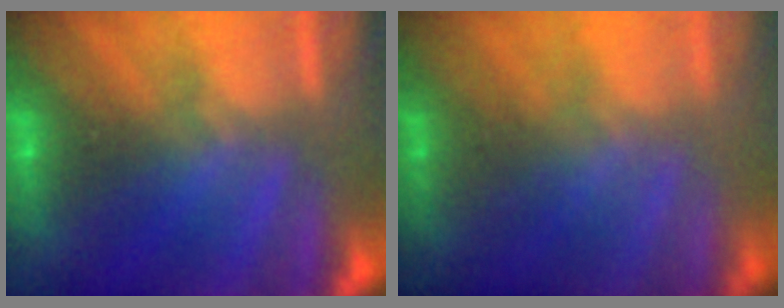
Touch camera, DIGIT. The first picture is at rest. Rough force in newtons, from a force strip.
{"total": 1.4}